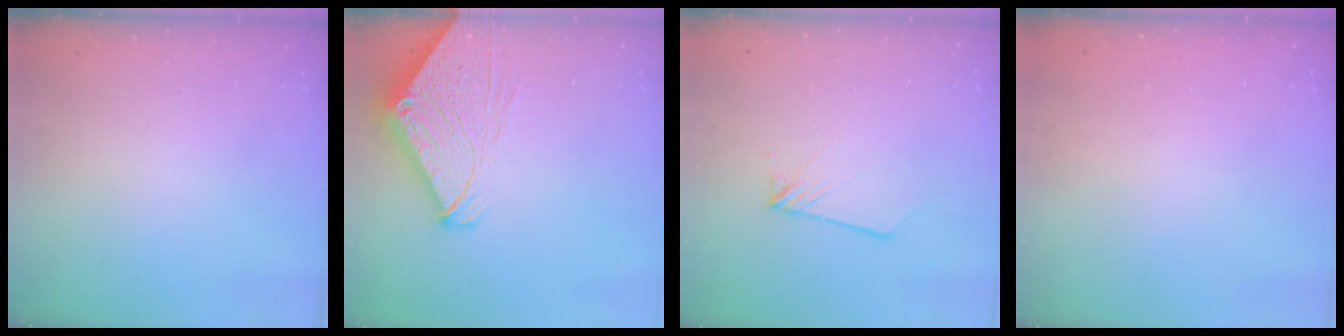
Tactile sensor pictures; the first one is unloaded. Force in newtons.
{"total": 11.3, "press": 11.2, "slide": 1.7}
{"total": 1.8, "press": 1.8, "slide": 0.1}
{"total": 0.0}